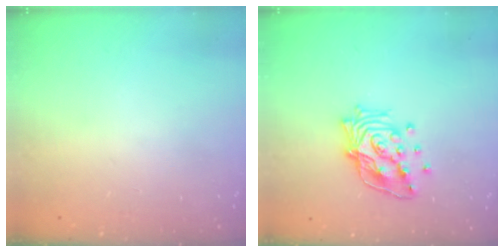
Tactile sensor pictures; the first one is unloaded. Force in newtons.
{"total": 15.9, "press": 15.9, "slide": 1.3}